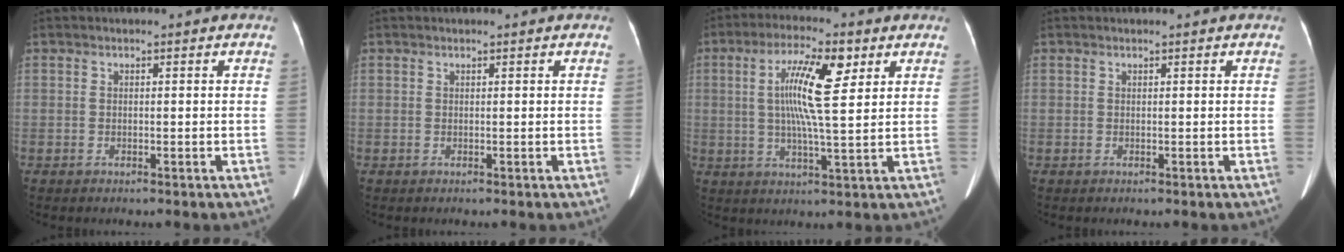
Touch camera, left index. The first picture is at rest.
{"total": 0.9, "force": [0.8, 0.0, 0.4], "torque": [-0.009, 0.004, 0.011]}
{"total": 9.9, "force": [2.5, 1.0, 9.5], "torque": [-0.171, 0.002, 0.043]}
{"total": 0.8, "force": [0.7, 0.0, 0.3], "torque": [-0.008, 0.003, 0.009]}